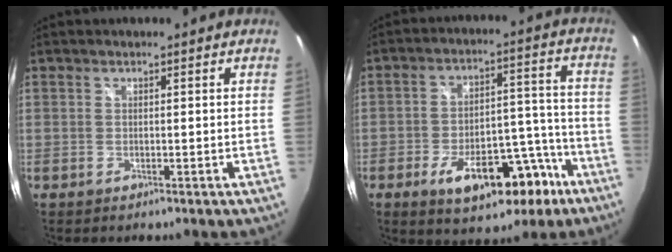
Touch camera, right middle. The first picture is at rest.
{"total": 15.8, "force": [-8.9, 7.5, 10.7], "torque": [-0.175, 0.023, -0.116]}